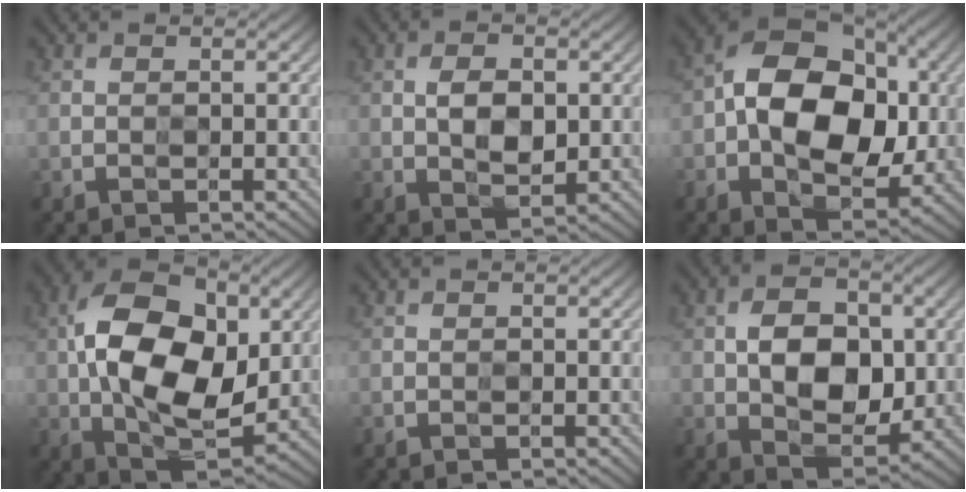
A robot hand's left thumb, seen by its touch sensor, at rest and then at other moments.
{"total": 4.6, "force": [0.4, 2.7, 3.7], "torque": [-0.071, -0.003, 0.009]}
{"total": 14.9, "force": [0.3, 9.9, 11.2], "torque": [-0.185, 0.012, 0.002]}
{"total": 15.2, "force": [1.5, 9.2, 12.0], "torque": [-0.223, 0.014, 0.022]}
{"total": 0.0}
{"total": 8.9, "force": [0.5, 5.8, 6.8], "torque": [-0.125, -0.003, 0.007]}